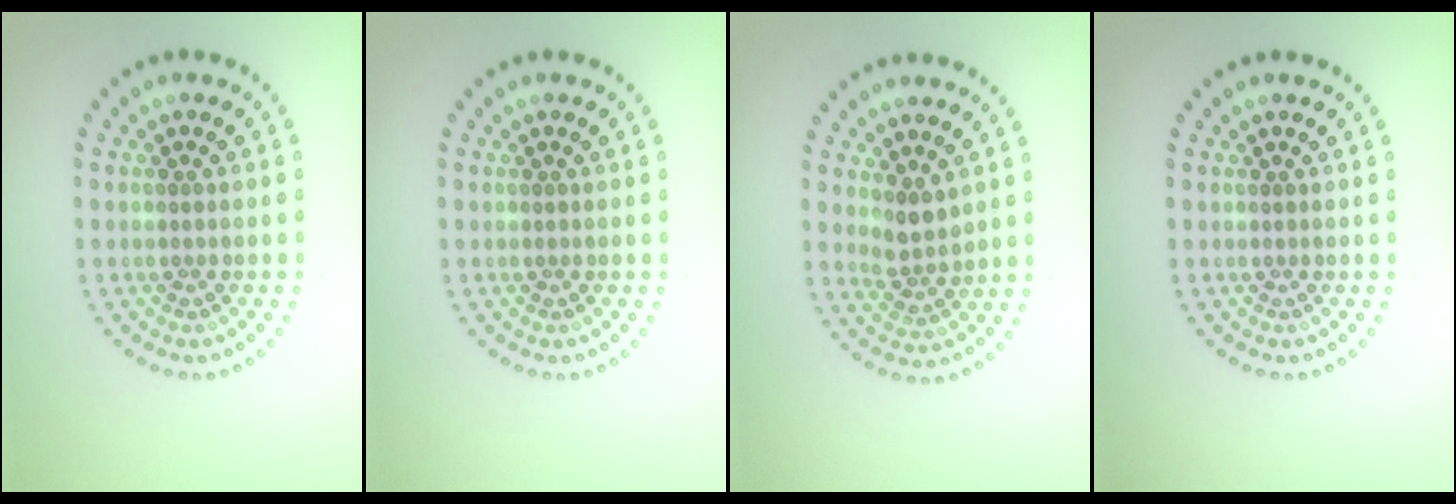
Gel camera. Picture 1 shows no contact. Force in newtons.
{"total": 0.0}
{"total": 2.0, "press": 1.6, "slide": 1.2}
{"total": 0.0}